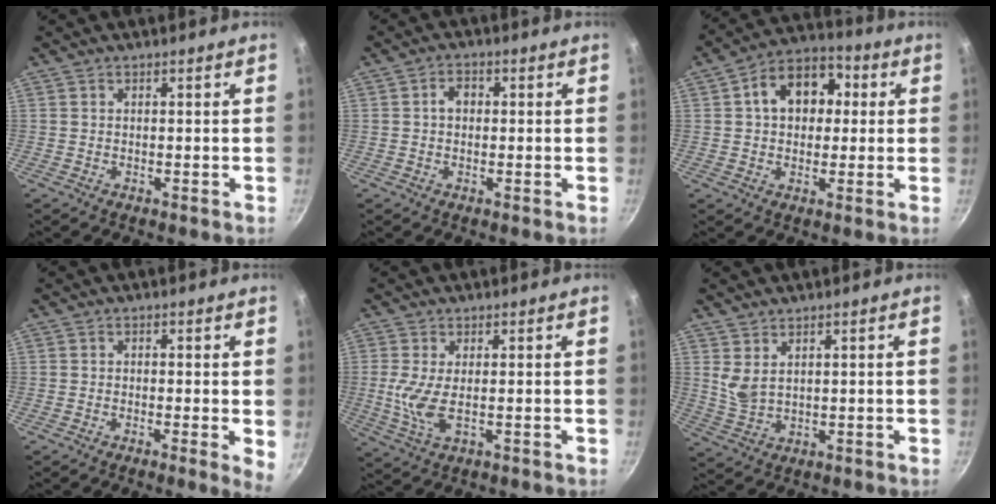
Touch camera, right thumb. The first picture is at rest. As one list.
[{"total": 2.9, "force": [0.2, 2.3, 1.9], "torque": [-0.019, 0.008, 0.001]}, {"total": 12.4, "force": [2.3, 9.0, 8.2], "torque": [-0.086, 0.024, 0.020]}, {"total": 3.4, "force": [-0.3, 0.7, 3.3], "torque": [-0.040, -0.008, -0.009]}, {"total": 5.6, "force": [0.2, 2.1, 5.2], "torque": [-0.118, -0.009, 0.008]}, {"total": 4.0, "force": [2.1, 2.1, 2.7], "torque": [-0.049, -0.023, 0.050]}]